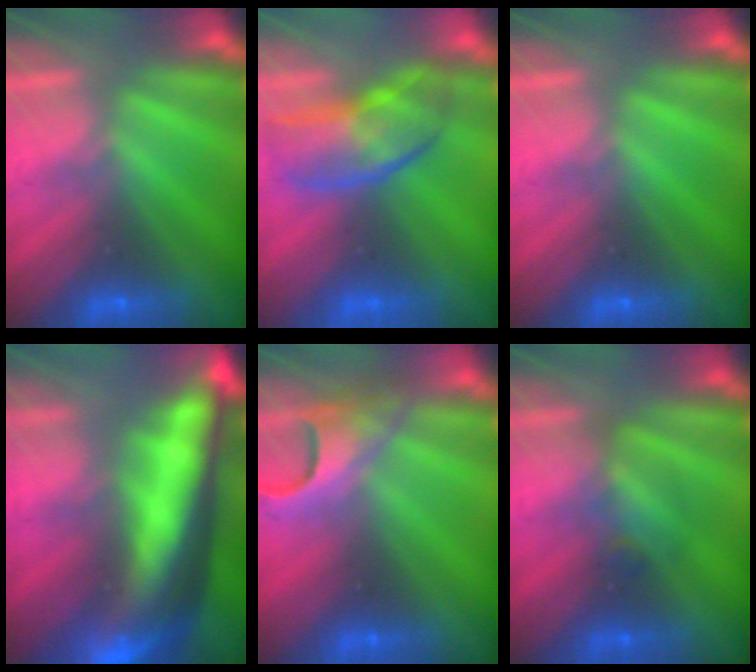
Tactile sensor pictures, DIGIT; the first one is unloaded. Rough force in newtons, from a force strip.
{"total": 2.7}
{"total": 0.0}
{"total": 8.3}
{"total": 4.6}
{"total": 2.4}